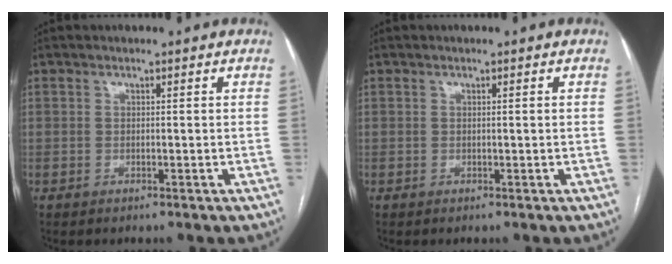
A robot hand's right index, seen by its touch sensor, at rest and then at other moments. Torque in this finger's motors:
{"motor_torque": [-0.13, 0.02, 0.07, 0.01]}